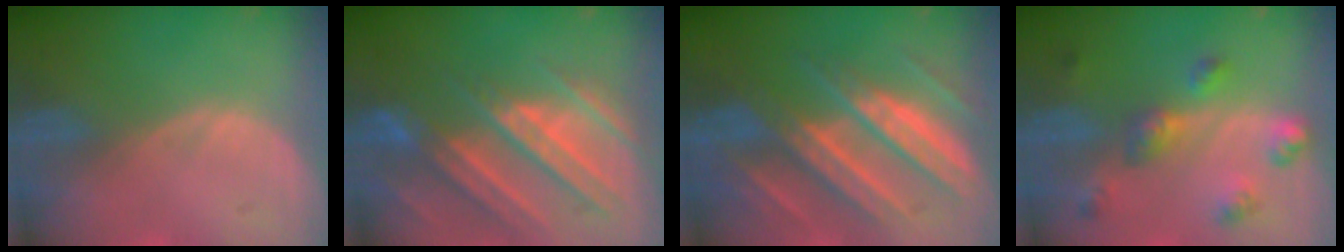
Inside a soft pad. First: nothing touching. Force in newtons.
{"total": 10.8, "press": 9.7, "slide": 4.8}
{"total": 11.2, "press": 11.1, "slide": 1.0}
{"total": 6.3, "press": 5.8, "slide": 2.4}